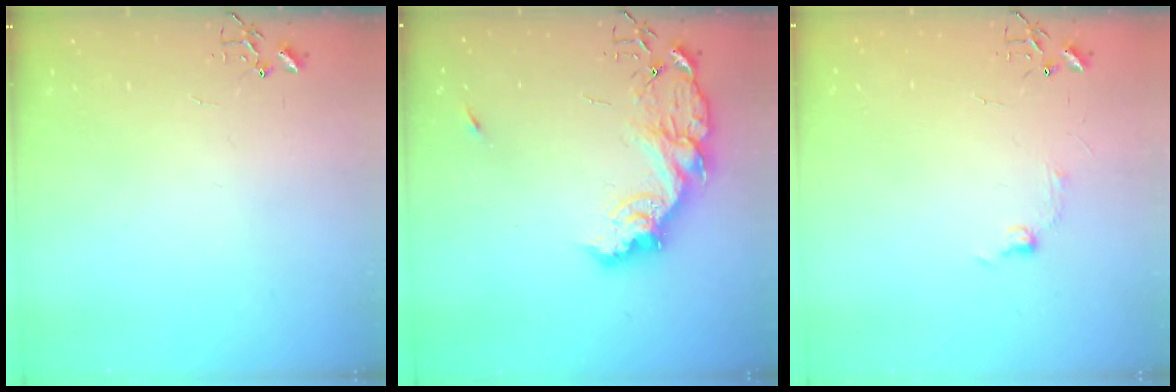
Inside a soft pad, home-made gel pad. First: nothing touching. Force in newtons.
{"total": 15.3, "press": 15.2, "slide": 1.1}
{"total": 6.4, "press": 6.3, "slide": 0.9}